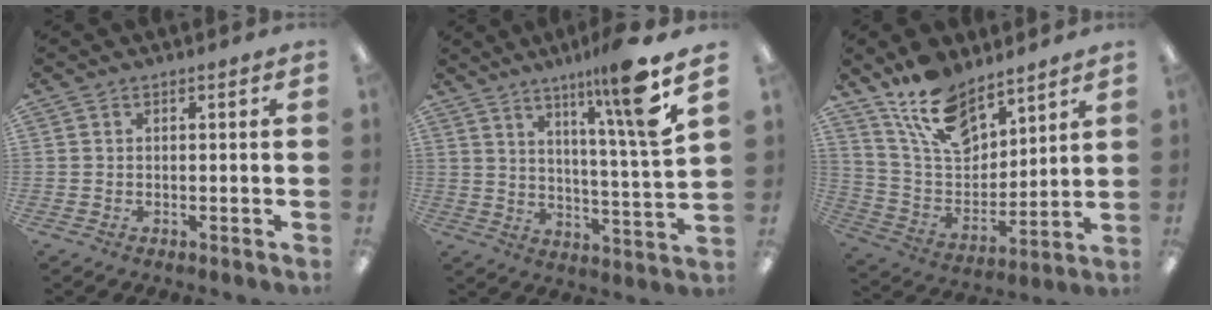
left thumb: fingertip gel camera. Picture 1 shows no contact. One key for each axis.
{"total": 14.2, "fx": 9.1, "fy": -0.2, "fz": 11.0, "tx": -0.176, "ty": -0.049, "tz": 0.130}
{"total": 15.1, "fx": 11.0, "fy": 7.2, "fz": 7.3, "tx": -0.148, "ty": -0.056, "tz": 0.207}